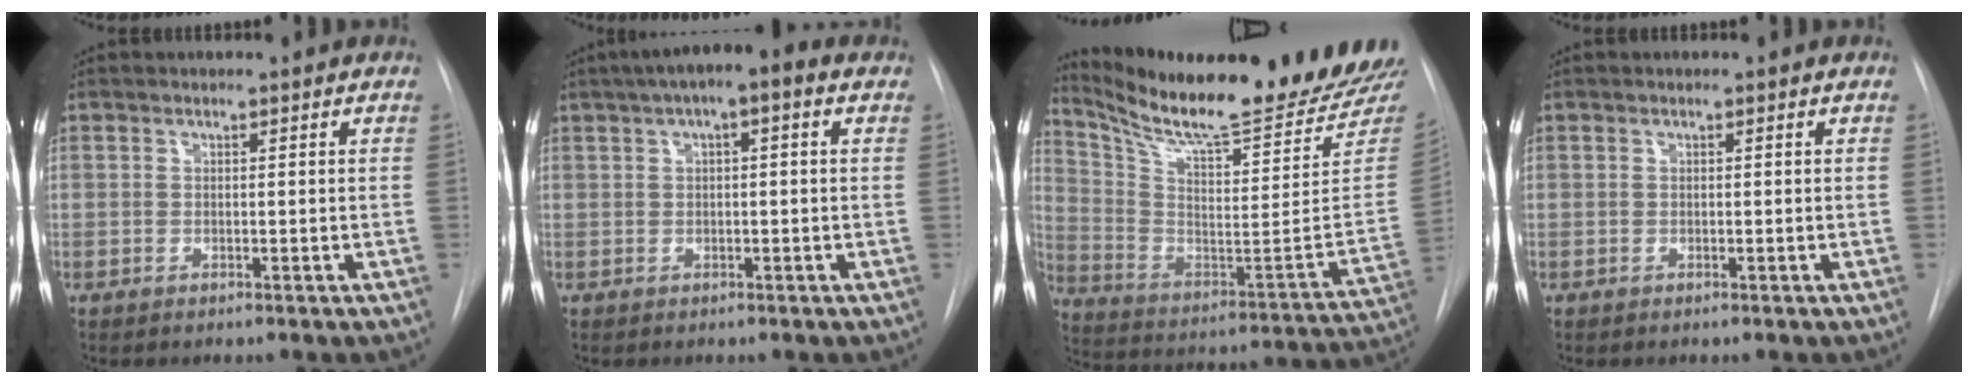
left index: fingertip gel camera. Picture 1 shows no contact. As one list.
[{"total": 6.9, "force": [2.8, 1.7, 6.0], "torque": [-0.097, 0.034, 0.036]}, {"total": 25.7, "force": [23.3, 0.3, 11.0], "torque": [-0.190, -0.113, 0.335]}, {"total": 0.0}]